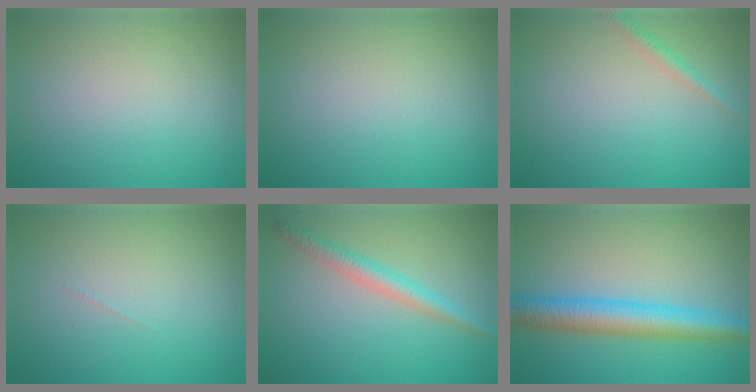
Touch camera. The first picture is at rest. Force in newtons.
{"total": 0.0}
{"total": 1.3, "press": 1.3, "slide": 0.0}
{"total": 0.0}
{"total": 2.6, "press": 2.6, "slide": 0.1}
{"total": 5.7, "press": 5.7, "slide": 0.0}